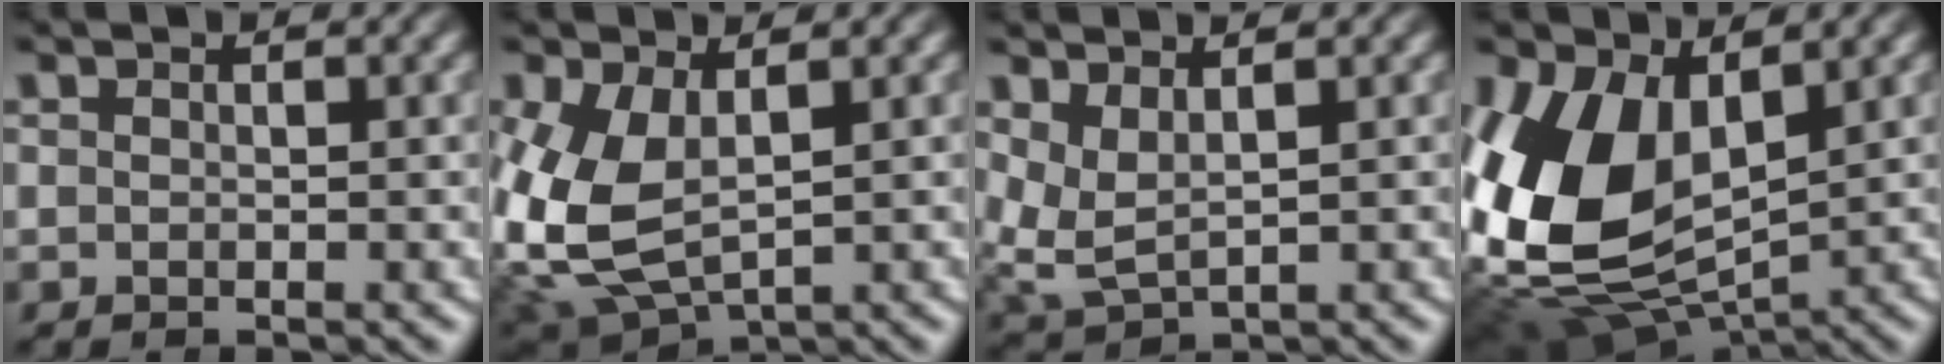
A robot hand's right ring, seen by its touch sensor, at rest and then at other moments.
{"total": 8.5, "force": [-0.6, 6.8, 5.1], "torque": [-0.163, -0.045, 0.015]}
{"total": 4.9, "force": [1.0, 4.1, 2.3], "torque": [-0.095, -0.029, 0.032]}
{"total": 12.2, "force": [-0.7, 8.6, 8.6], "torque": [-0.206, -0.048, 0.015]}